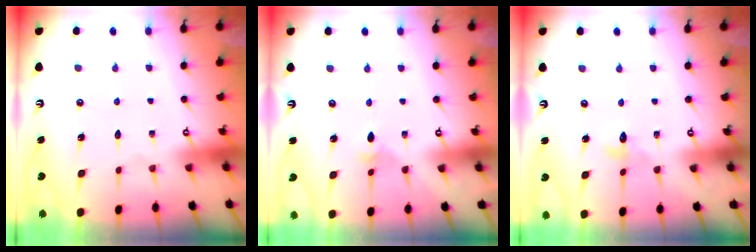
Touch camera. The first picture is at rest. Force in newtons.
{"total": 2.3, "press": 2.3, "slide": 0.4}
{"total": 3.8, "press": 3.7, "slide": 0.6}